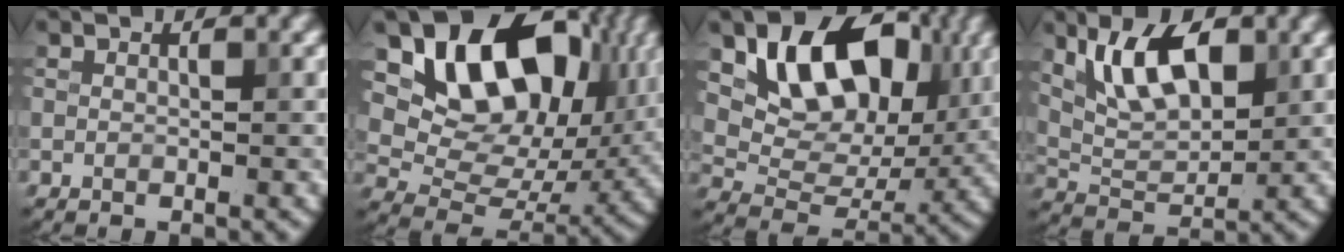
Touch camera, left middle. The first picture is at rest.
{"total": 13.4, "force": [5.5, 8.5, 8.8], "torque": [-0.135, 0.007, 0.101]}
{"total": 11.0, "force": [4.0, 7.2, 7.2], "torque": [-0.124, -0.012, 0.072]}
{"total": 6.1, "force": [2.7, 2.9, 4.7], "torque": [-0.087, -0.003, 0.049]}